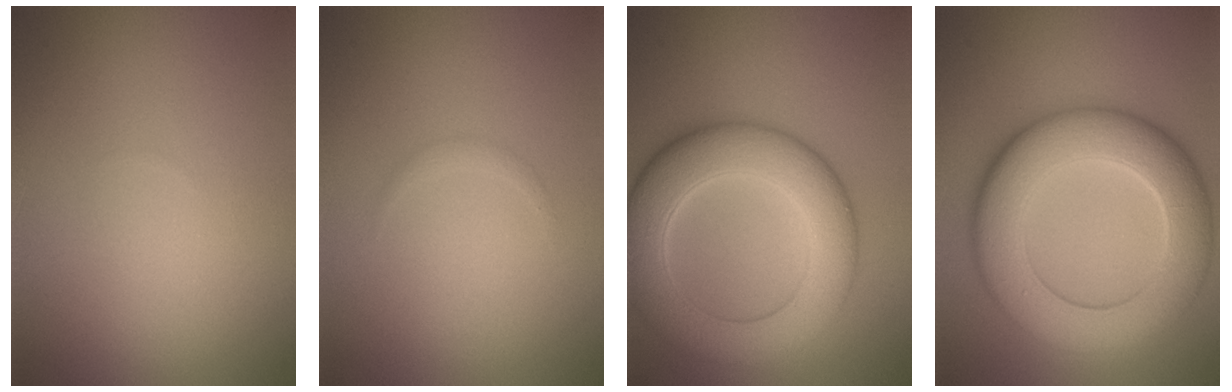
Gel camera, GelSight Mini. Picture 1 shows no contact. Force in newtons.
{"total": 0.5, "press": 0.5, "slide": 0.0}
{"total": 9.0, "press": 9.0, "slide": 0.3}
{"total": 10.4, "press": 10.4, "slide": 0.3}